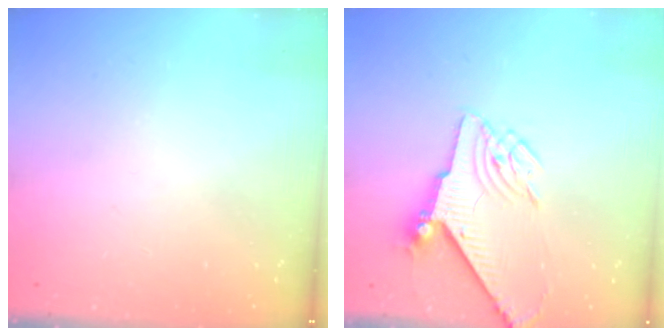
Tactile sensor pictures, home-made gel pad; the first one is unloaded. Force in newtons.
{"total": 8.1, "press": 8.1, "slide": 0.6}